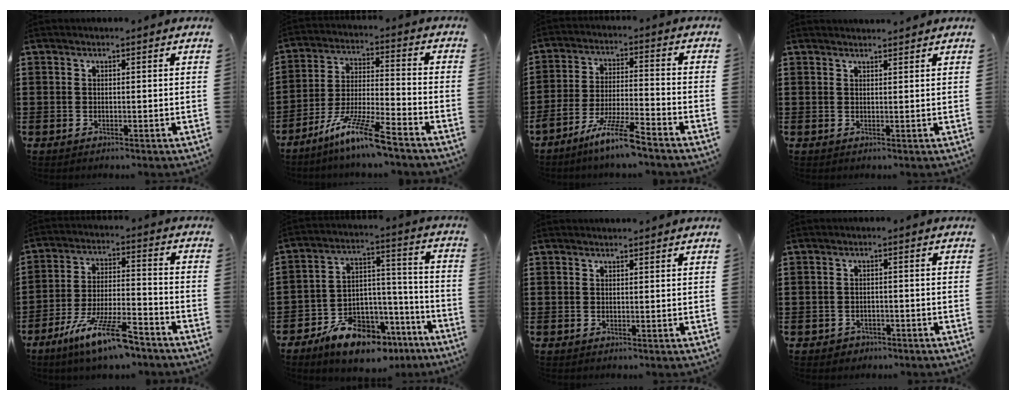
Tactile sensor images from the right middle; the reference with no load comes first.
{"total": 9.9, "force": [-7.8, 0.2, 6.1], "torque": [-0.124, -0.003, -0.153]}
{"total": 8.0, "force": [-6.5, -0.2, 4.7], "torque": [-0.100, -0.013, -0.127]}
{"total": 1.4, "force": [1.4, 0.0, 0.1], "torque": [-0.005, 0.000, 0.026]}
{"total": 10.9, "force": [-8.0, 1.7, 7.1], "torque": [-0.137, 0.012, -0.152]}
{"total": 10.6, "force": [-8.7, 4.6, 3.9], "torque": [-0.067, 0.047, -0.160]}
{"total": 0.0}
{"total": 1.3, "force": [-1.1, 0.8, 0.0], "torque": [-0.005, 0.001, -0.026]}